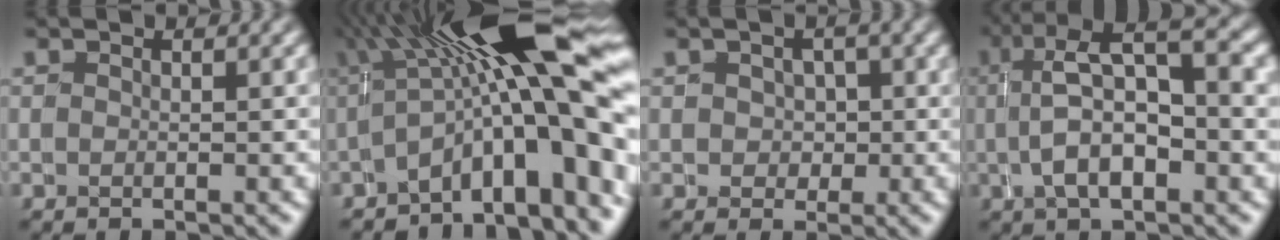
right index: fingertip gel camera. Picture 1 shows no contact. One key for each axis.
{"total": 13.3, "fx": 0.1, "fy": 4.7, "fz": 12.5, "tx": -0.190, "ty": 0.004, "tz": 0.004}
{"total": 2.0, "fx": 0.2, "fy": 1.9, "fz": 0.7, "tx": 0.006, "ty": 0.009, "tz": -0.002}
{"total": 7.3, "fx": 1.1, "fy": 2.7, "fz": 6.7, "tx": -0.102, "ty": 0.016, "tz": 0.013}